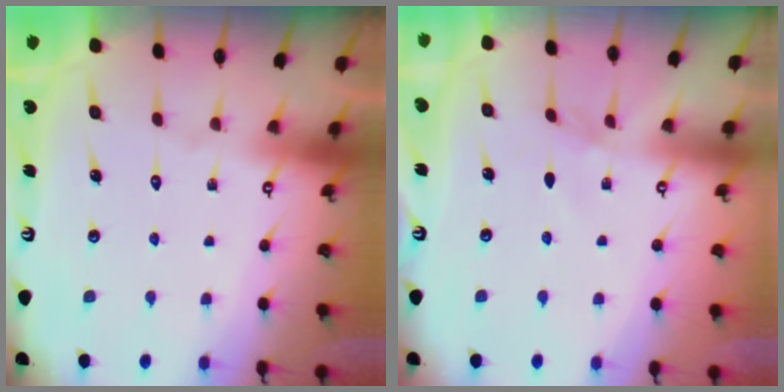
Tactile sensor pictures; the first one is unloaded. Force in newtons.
{"total": 2.6, "press": 2.5, "slide": 0.4}